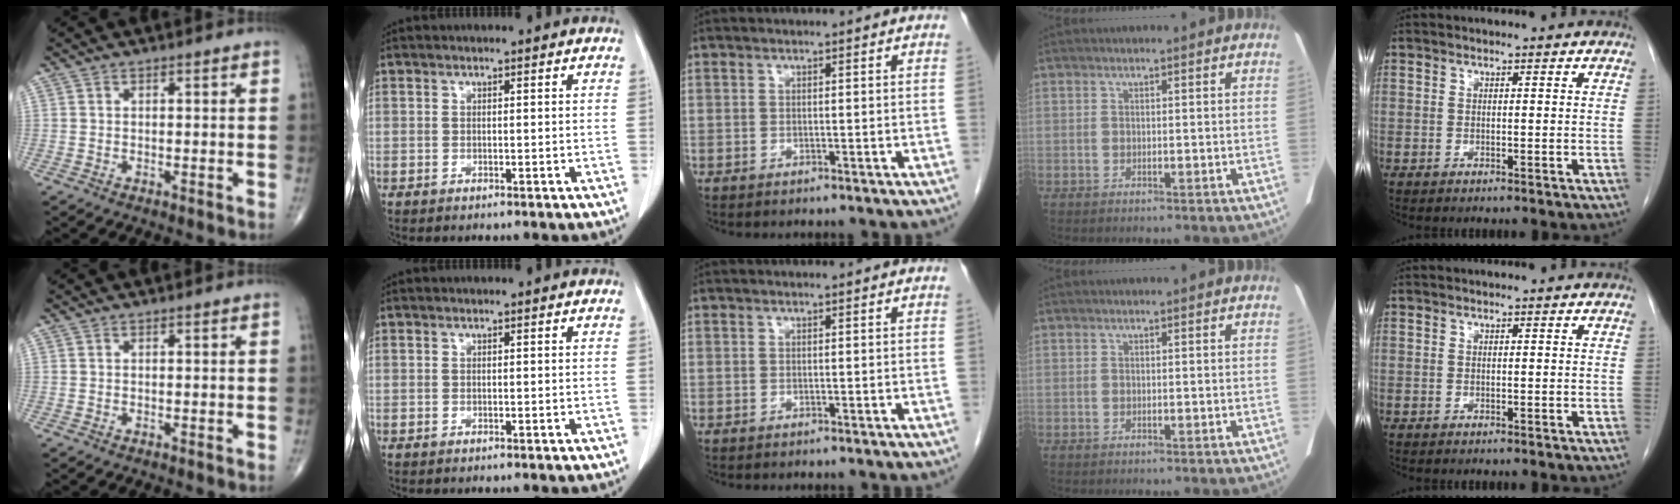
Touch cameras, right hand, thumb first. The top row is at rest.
{}